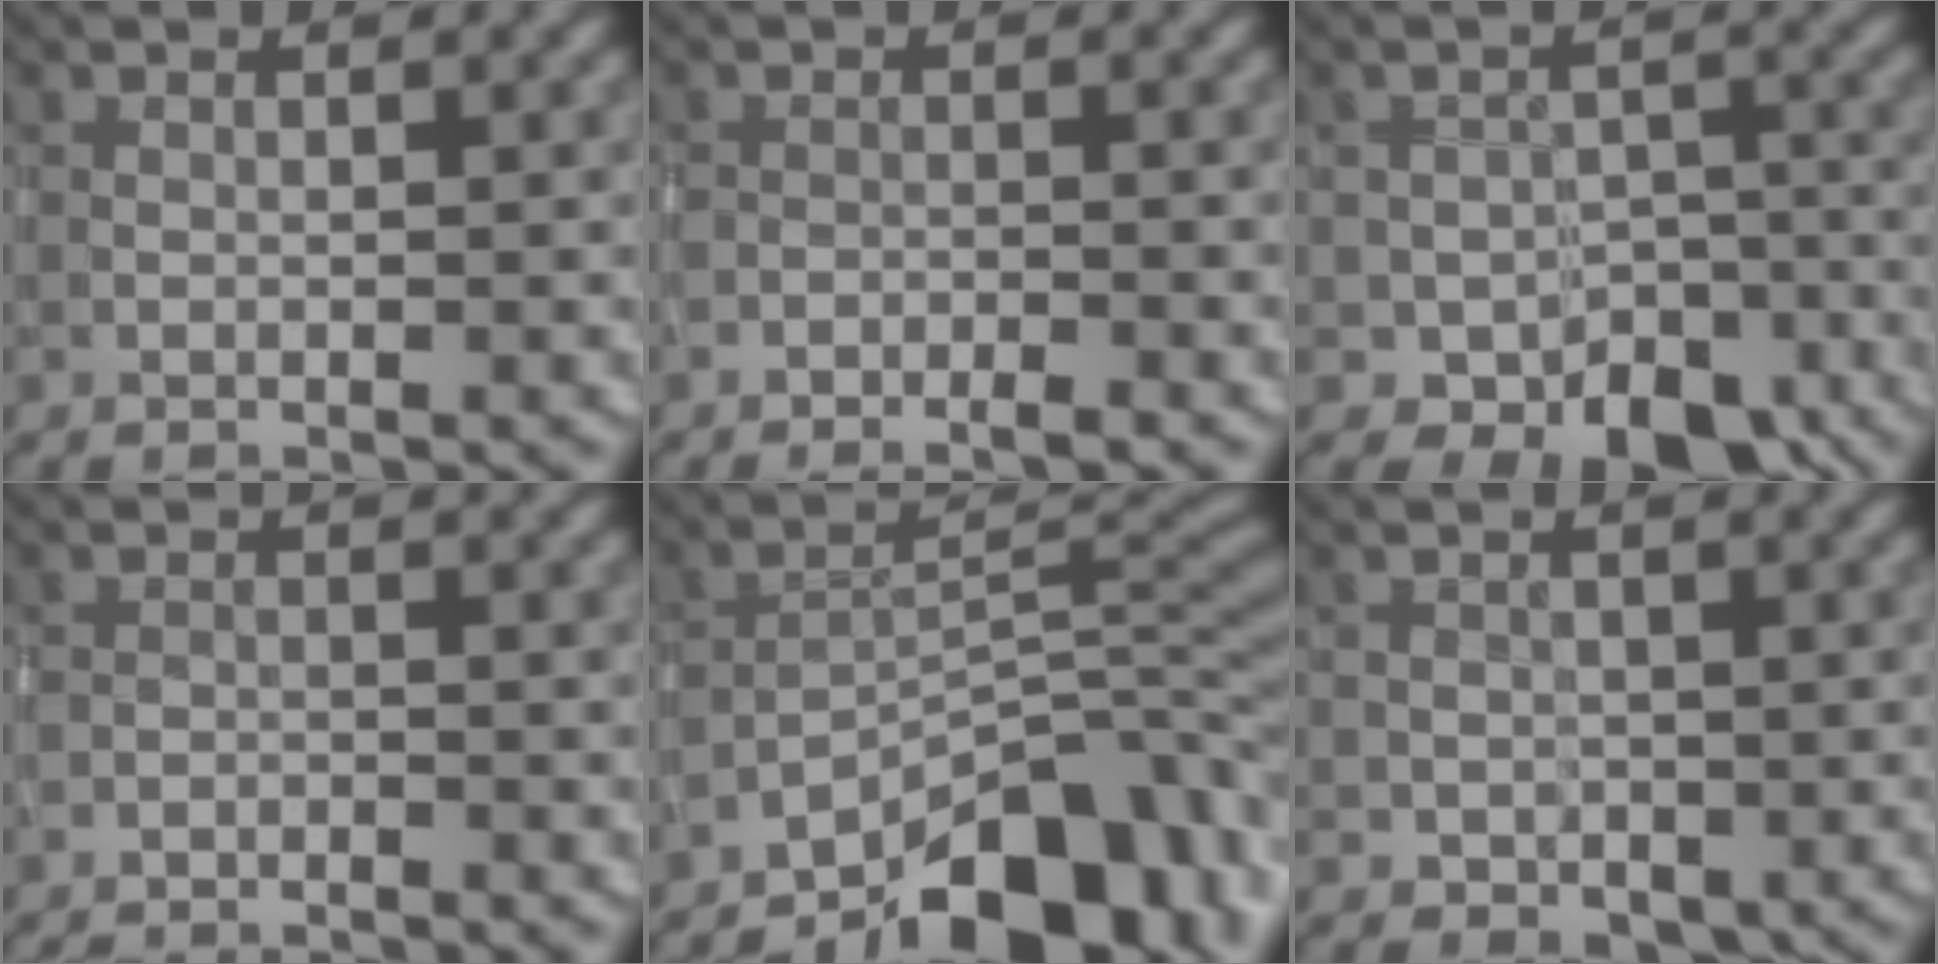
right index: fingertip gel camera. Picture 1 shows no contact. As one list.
[{"total": 1.5, "force": [-1.4, 0.2, 0.6], "torque": [-0.009, -0.002, -0.025]}, {"total": 7.1, "force": [-4.3, 4.3, 3.6], "torque": [-0.040, -0.009, -0.065]}, {"total": 1.8, "force": [-1.8, 0.0, -0.1], "torque": [0.001, -0.002, -0.032]}, {"total": 10.2, "force": [-7.8, 3.3, 5.7], "torque": [-0.059, 0.013, -0.138]}, {"total": 2.2, "force": [-0.3, 2.0, 0.7], "torque": [-0.004, -0.003, -0.003]}]